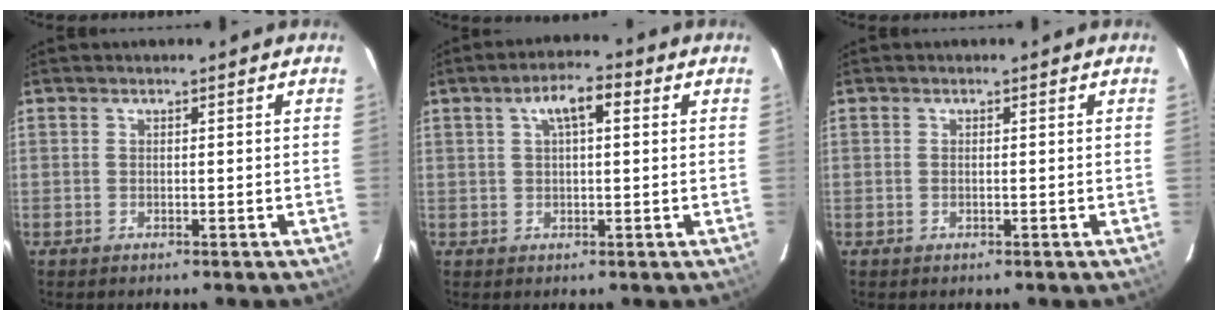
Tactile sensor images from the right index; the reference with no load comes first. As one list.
[{"total": 5.6, "force": [2.0, 2.0, 4.8], "torque": [-0.086, 0.018, 0.035]}, {"total": 0.0}]